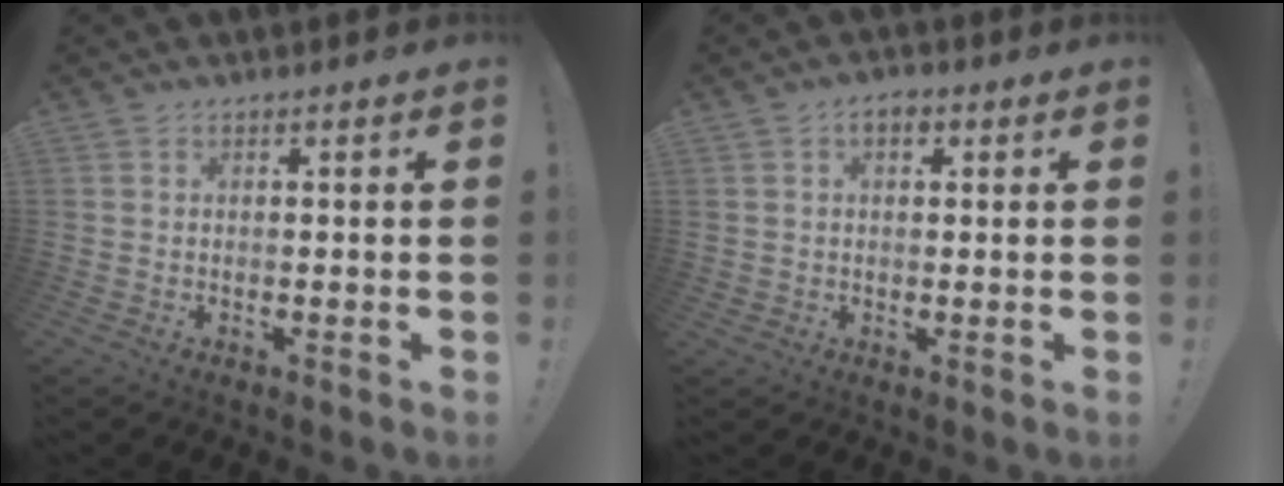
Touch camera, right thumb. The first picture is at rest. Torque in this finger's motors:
{"motor_torque": [0.00, 0.13, -0.10, 0.17, -0.12]}